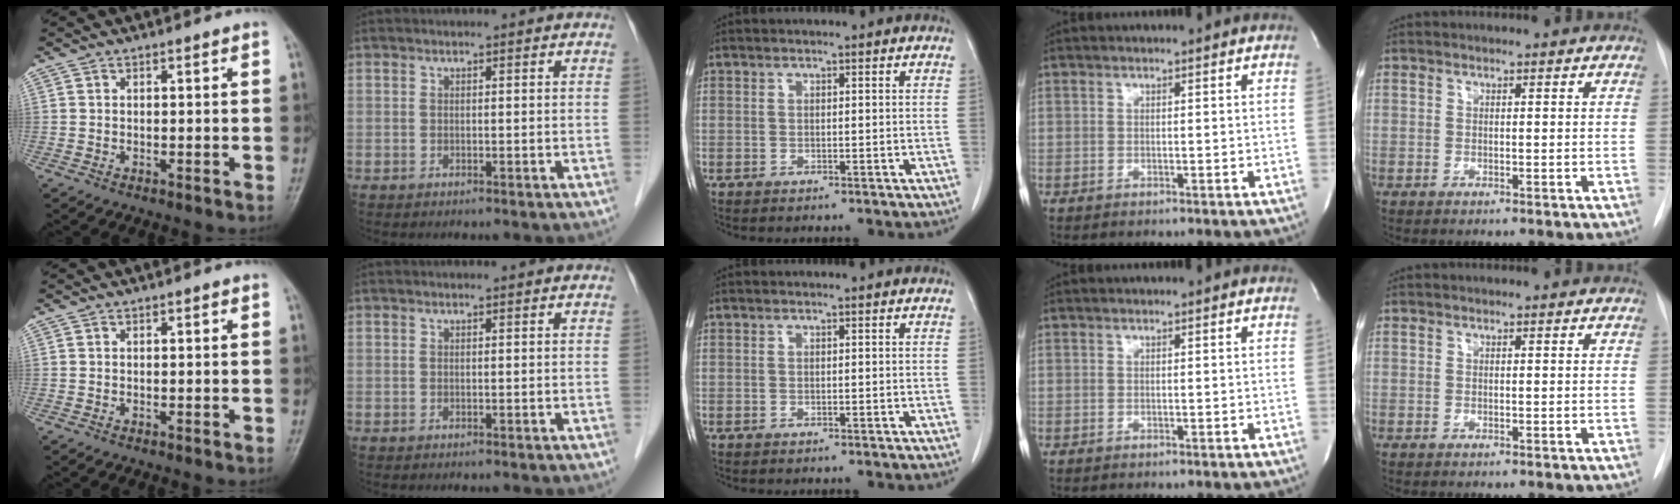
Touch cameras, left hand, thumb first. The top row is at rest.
{}